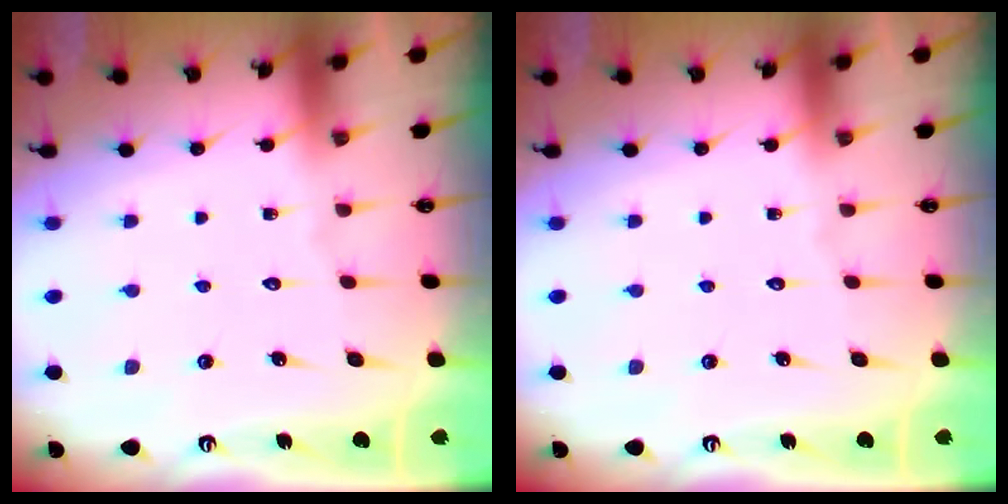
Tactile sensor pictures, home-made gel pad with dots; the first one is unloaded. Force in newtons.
{"total": 0.0}